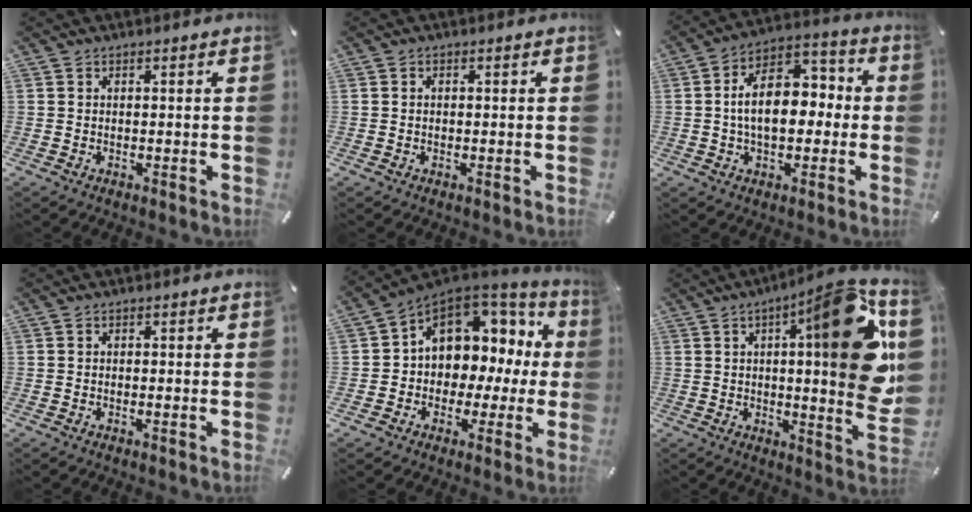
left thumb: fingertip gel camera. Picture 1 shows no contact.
{"total": 0.6, "force": [0.0, 0.4, 0.5], "torque": [-0.010, 0.001, -0.001]}
{"total": 13.3, "force": [-1.0, 8.7, 10.0], "torque": [-0.157, 0.008, -0.020]}
{"total": 0.5, "force": [-0.2, 0.1, 0.5], "torque": [-0.010, -0.003, -0.003]}
{"total": 10.4, "force": [3.5, 8.6, 4.6], "torque": [-0.083, -0.030, 0.067]}
{"total": 26.4, "force": [6.6, 6.8, 24.6], "torque": [-0.321, -0.053, 0.095]}